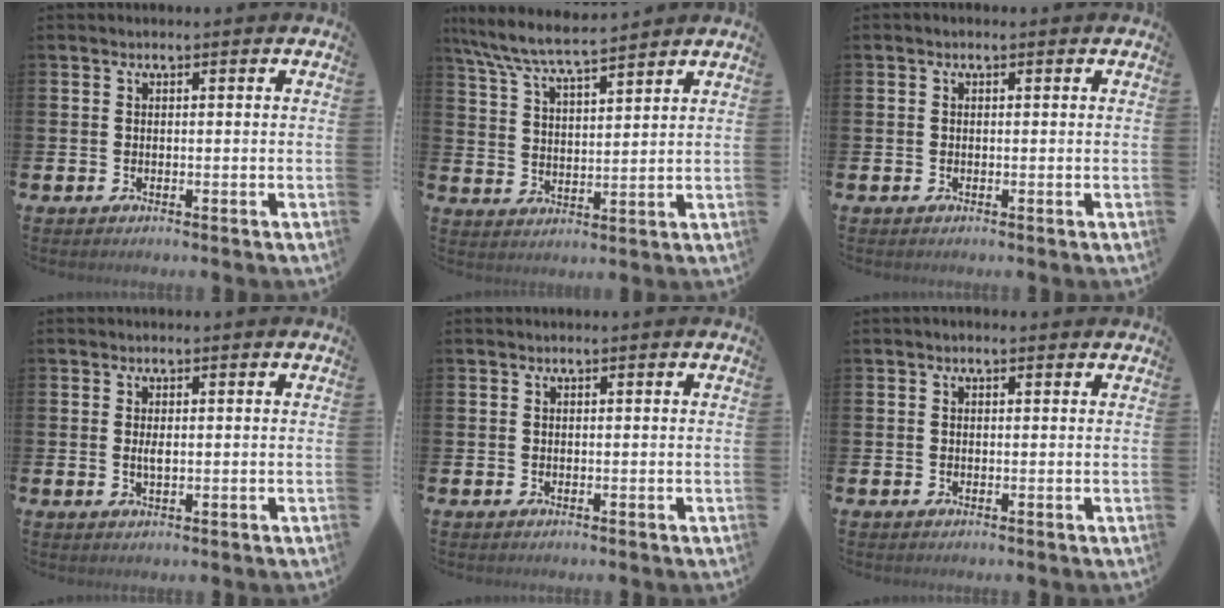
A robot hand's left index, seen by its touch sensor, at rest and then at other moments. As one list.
[{"total": 7.3, "force": [6.9, 0.4, 2.5], "torque": [-0.077, -0.036, 0.123]}, {"total": 0.0}, {"total": 1.4, "force": [0.1, 0.5, 1.3], "torque": [-0.024, 0.002, 0.000]}, {"total": 0.0}, {"total": 0.6, "force": [0.3, 0.3, 0.4], "torque": [-0.007, 0.006, 0.003]}]